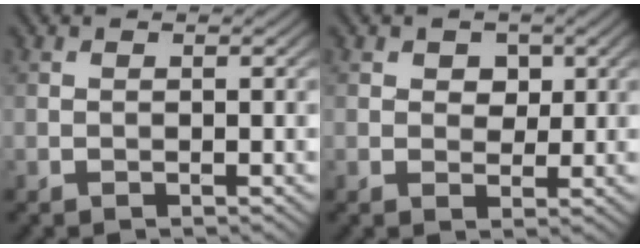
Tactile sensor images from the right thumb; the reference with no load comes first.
{"total": 2.8, "force": [1.1, 2.1, 1.5], "torque": [-0.026, -0.003, 0.011]}